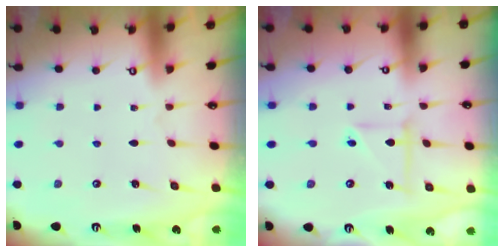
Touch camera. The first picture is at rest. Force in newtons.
{"total": 5.7, "press": 5.5, "slide": 1.3}